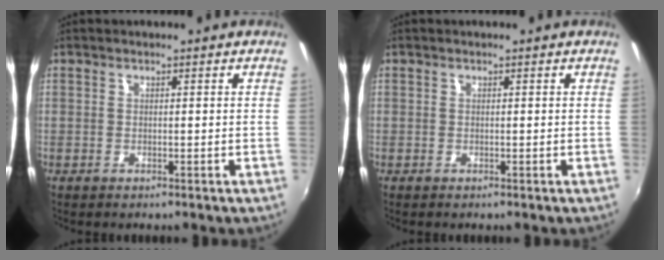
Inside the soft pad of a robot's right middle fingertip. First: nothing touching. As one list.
[{"total": 0.0}]